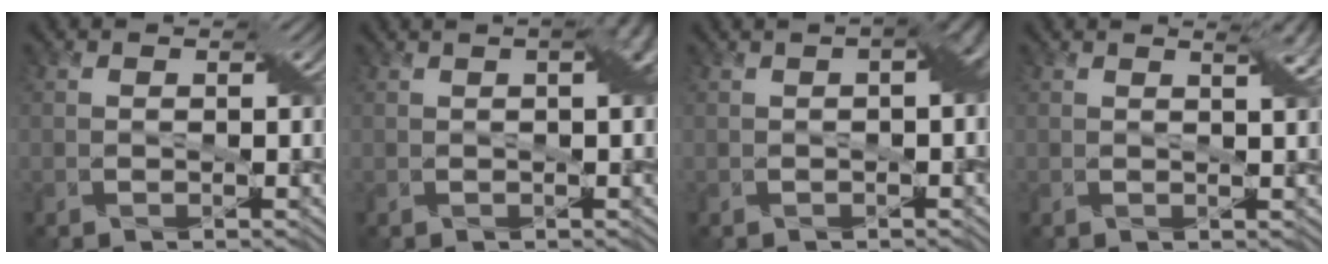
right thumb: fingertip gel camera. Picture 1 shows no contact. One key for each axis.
{"total": 2.5, "fx": 0.5, "fy": 0.5, "fz": 2.4, "tx": -0.033, "ty": 0.013, "tz": 0.007}
{"total": 3.5, "fx": 0.2, "fy": 1.2, "fz": 3.3, "tx": -0.040, "ty": 0.009, "tz": 0.006}
{"total": 2.4, "fx": 1.4, "fy": 0.4, "fz": 1.9, "tx": -0.027, "ty": 0.002, "tz": 0.018}